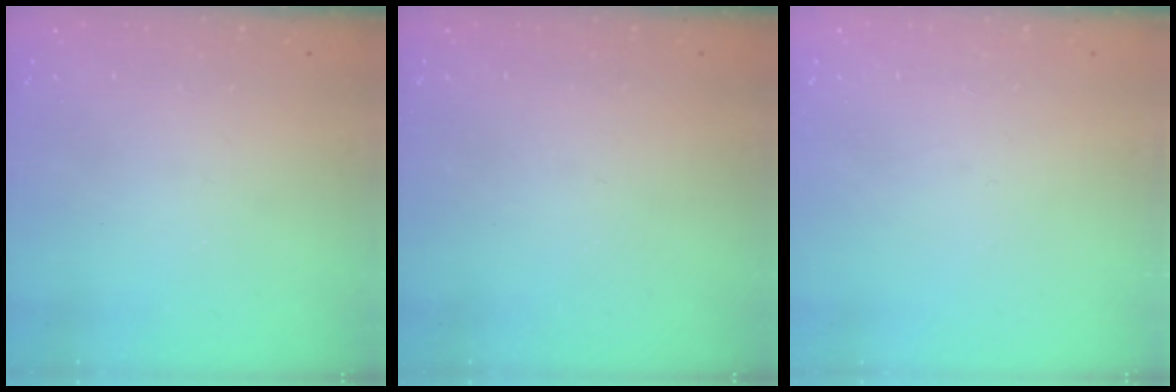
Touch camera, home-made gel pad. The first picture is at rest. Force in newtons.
{"total": 0.0}
{"total": 0.0}